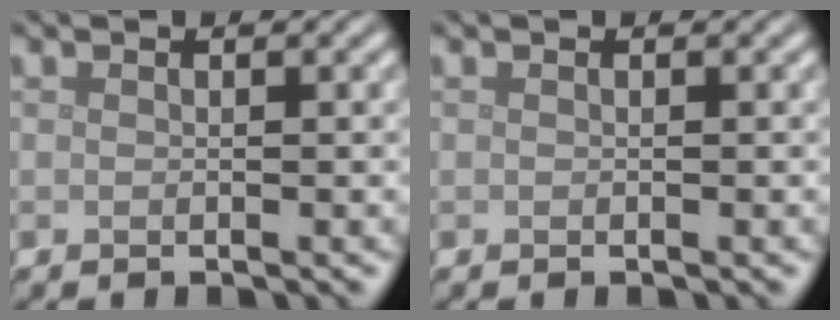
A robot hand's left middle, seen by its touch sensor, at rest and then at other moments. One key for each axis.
{"total": 0.0}